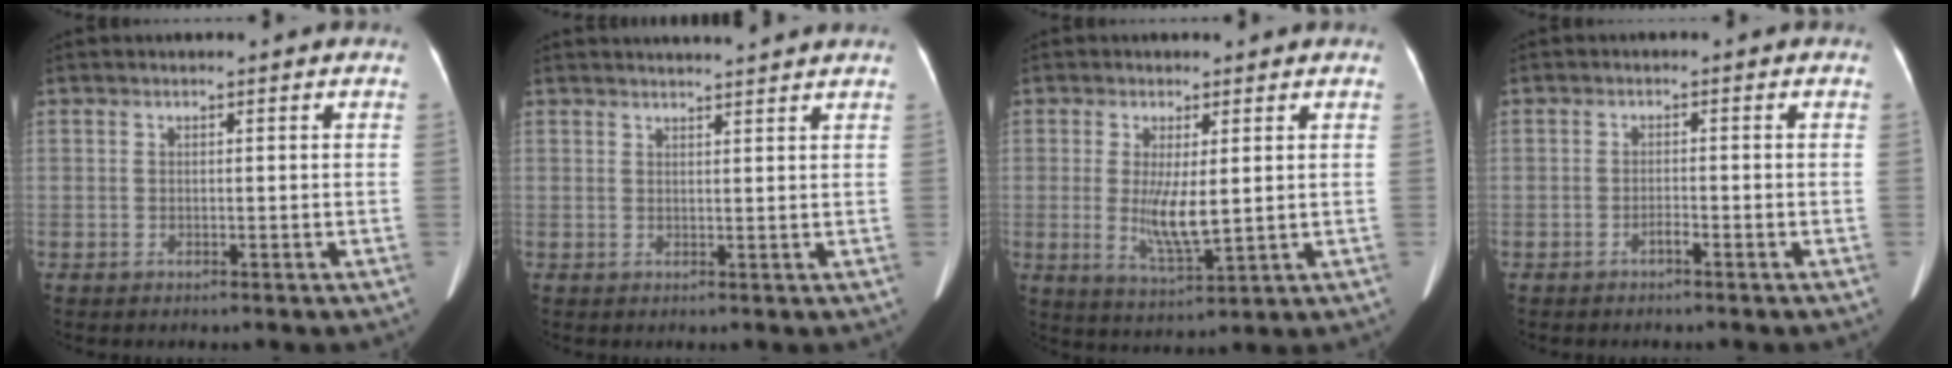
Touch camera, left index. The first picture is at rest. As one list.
[{"total": 5.8, "force": [5.5, -0.7, 1.7], "torque": [-0.021, 0.017, 0.064]}, {"total": 6.2, "force": [0.4, 1.3, 6.0], "torque": [-0.119, -0.017, 0.012]}, {"total": 1.1, "force": [-0.9, 0.0, 0.6], "torque": [-0.013, 0.002, -0.017]}]